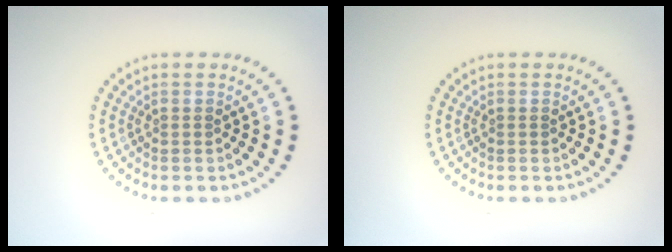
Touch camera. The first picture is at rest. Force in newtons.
{"total": 0.0}